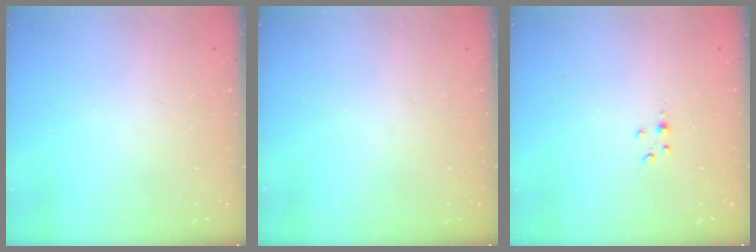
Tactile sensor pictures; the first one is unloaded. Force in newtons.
{"total": 0.0}
{"total": 1.8, "press": 1.7, "slide": 0.3}